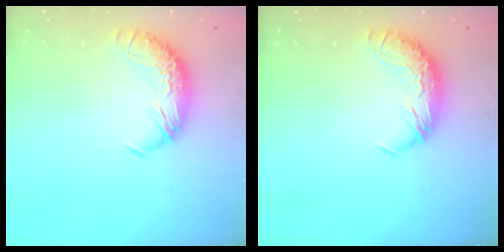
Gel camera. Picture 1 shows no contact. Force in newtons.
{"total": 0.0}